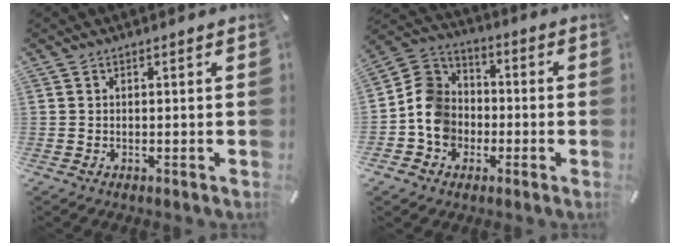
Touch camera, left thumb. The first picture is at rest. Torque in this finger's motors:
{"motor_torque": [0.15, 1.71, 0.36, -0.17, 0.09]}